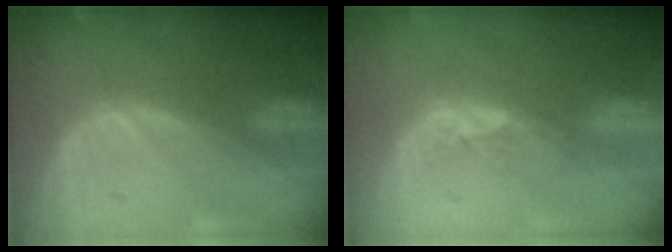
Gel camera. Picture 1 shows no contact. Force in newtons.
{"total": 3.3, "press": 2.8, "slide": 1.7}